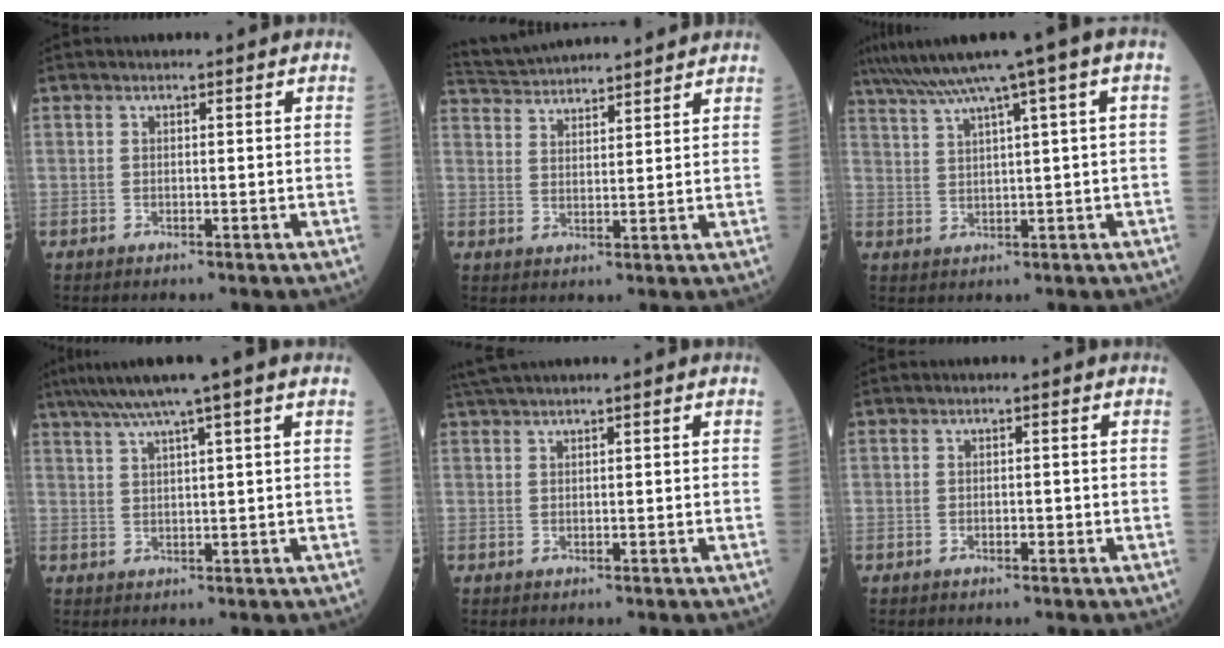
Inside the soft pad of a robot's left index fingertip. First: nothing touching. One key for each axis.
{"total": 12.6, "fx": 12.0, "fy": 1.3, "fz": 3.4, "tx": -0.074, "ty": 0.035, "tz": 0.191}
{"total": 9.7, "fx": 6.1, "fy": -1.3, "fz": 7.4, "tx": -0.125, "ty": 0.034, "tz": 0.098}
{"total": 7.8, "fx": 5.4, "fy": -1.1, "fz": 5.6, "tx": -0.091, "ty": 0.031, "tz": 0.087}
{"total": 2.3, "fx": 1.9, "fy": -0.5, "fz": 1.2, "tx": -0.029, "ty": 0.020, "tz": 0.044}
{"total": 0.8, "fx": -0.5, "fy": 0.4, "fz": 0.5, "tx": -0.008, "ty": -0.001, "tz": -0.008}